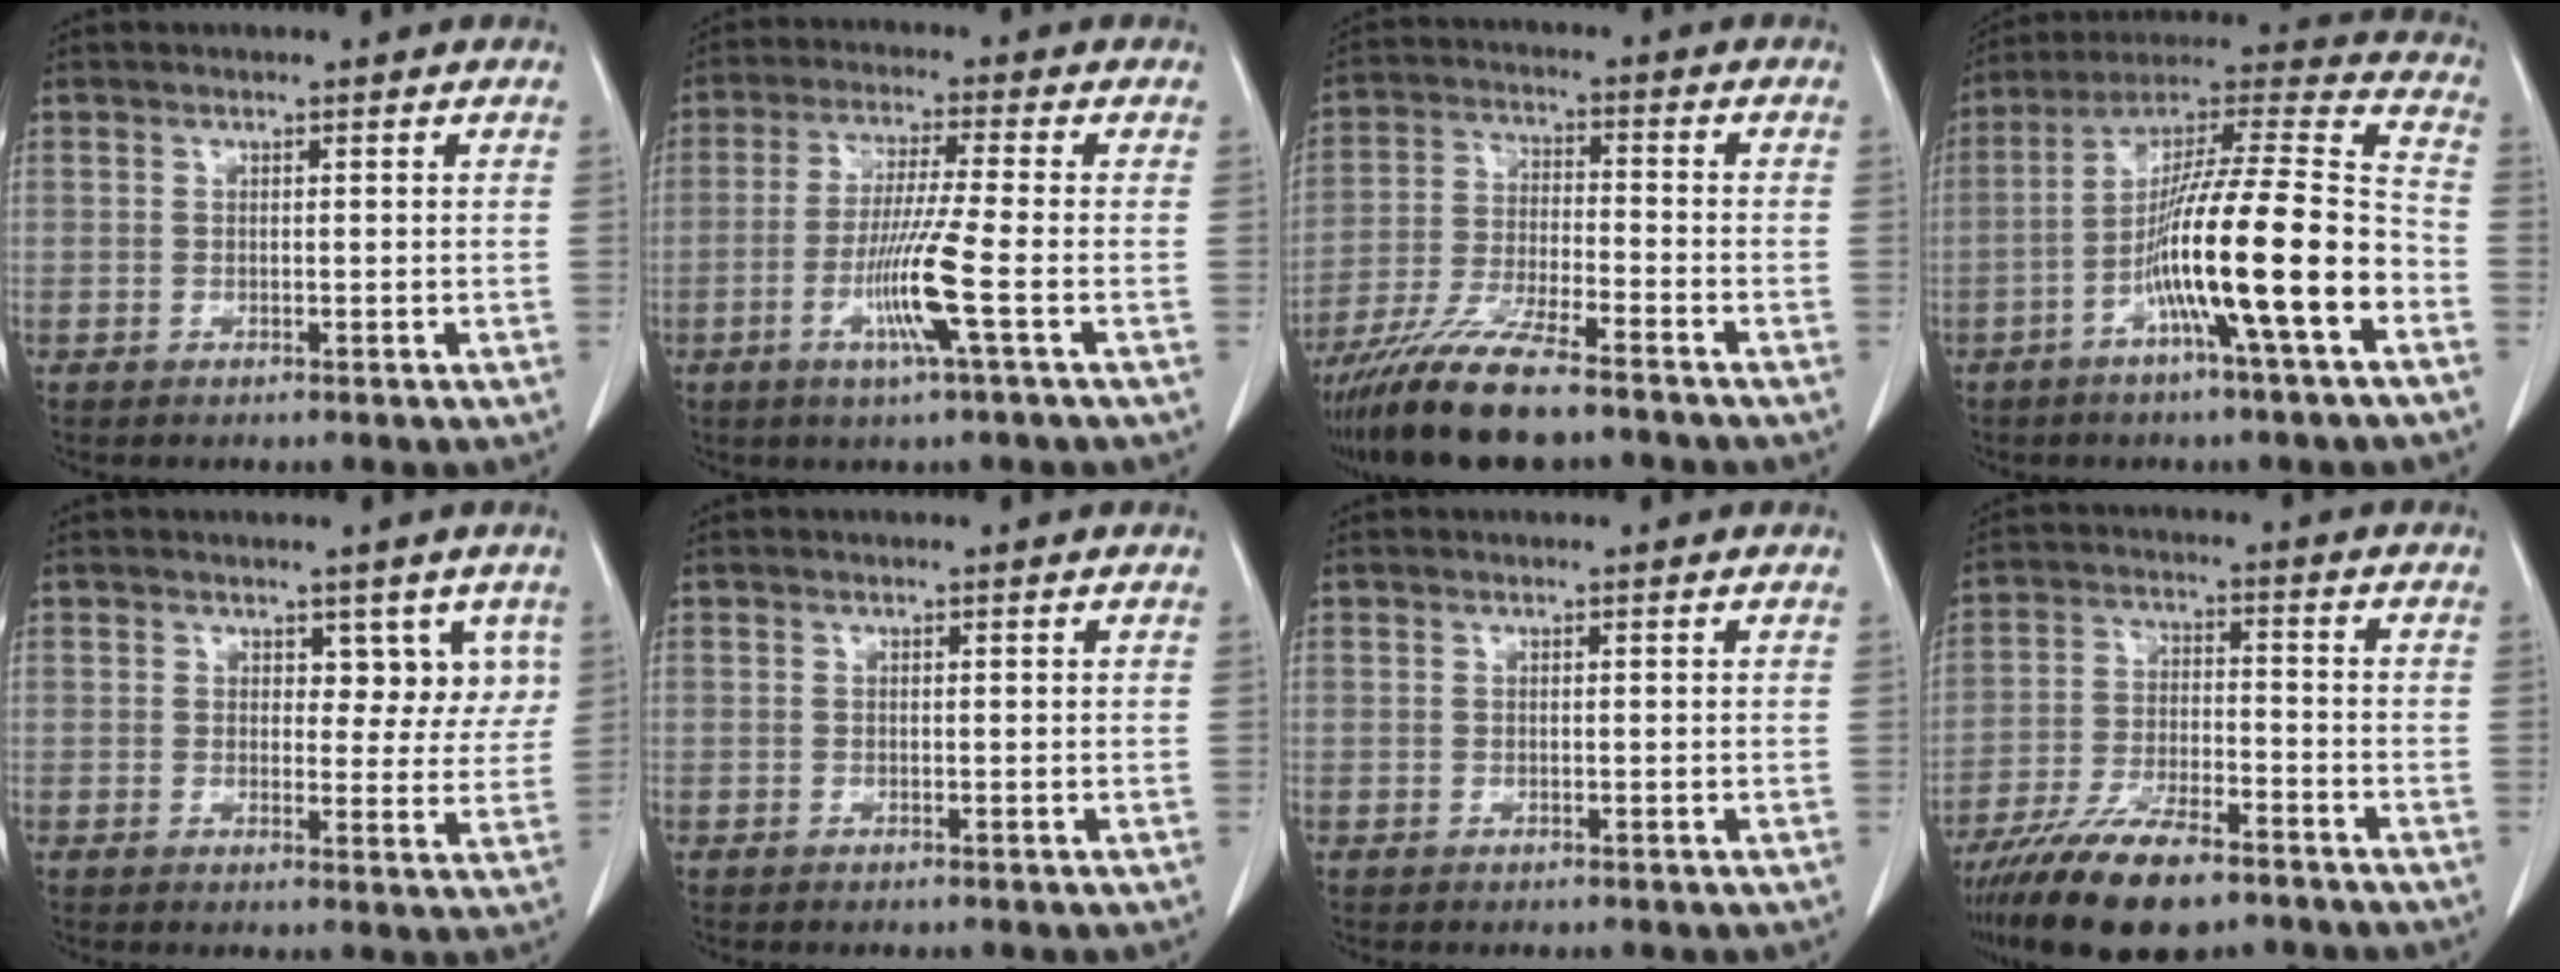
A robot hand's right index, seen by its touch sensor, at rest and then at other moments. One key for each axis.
{"total": 8.6, "fx": -2.8, "fy": -1.2, "fz": 8.1, "tx": -0.158, "ty": -0.014, "tz": -0.058}
{"total": 12.4, "fx": -9.8, "fy": 1.5, "fz": 7.5, "tx": -0.146, "ty": -0.028, "tz": -0.176}
{"total": 18.9, "fx": -6.7, "fy": 0.3, "fz": 17.7, "tx": -0.300, "ty": 0.002, "tz": -0.120}
{"total": 4.9, "fx": 2.5, "fy": 3.0, "fz": 2.9, "tx": -0.012, "ty": 0.001, "tz": 0.028}
{"total": 0.0}
{"total": 0.0}
{"total": 13.8, "fx": -10.2, "fy": 3.8, "fz": 8.4, "tx": -0.158, "ty": -0.022, "tz": -0.181}